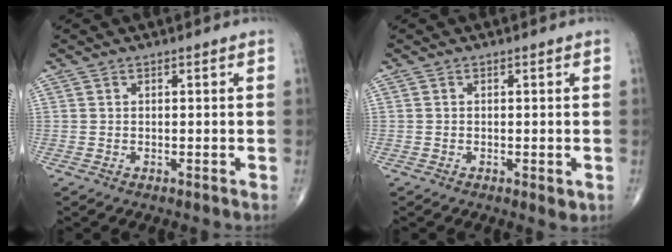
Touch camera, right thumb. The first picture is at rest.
{"total": 1.6, "force": [-0.5, 0.7, 1.4], "torque": [-0.018, -0.004, -0.006]}